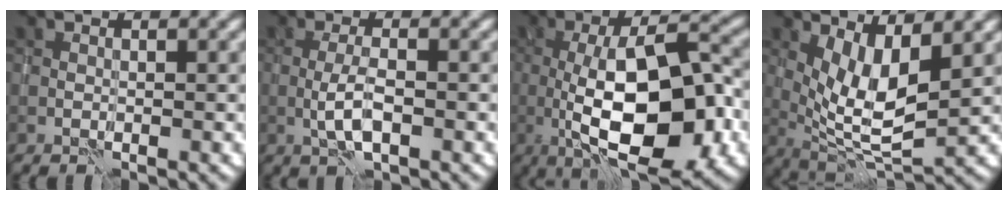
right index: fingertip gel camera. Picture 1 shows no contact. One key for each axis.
{"total": 2.8, "fx": -0.9, "fy": 0.7, "fz": 2.6, "tx": -0.057, "ty": 0.001, "tz": -0.020}
{"total": 12.0, "fx": -1.9, "fy": 4.2, "fz": 11.1, "tx": -0.172, "ty": 0.001, "tz": -0.033}
{"total": 5.7, "fx": 1.8, "fy": 1.8, "fz": 5.1, "tx": -0.098, "ty": -0.017, "tz": 0.037}